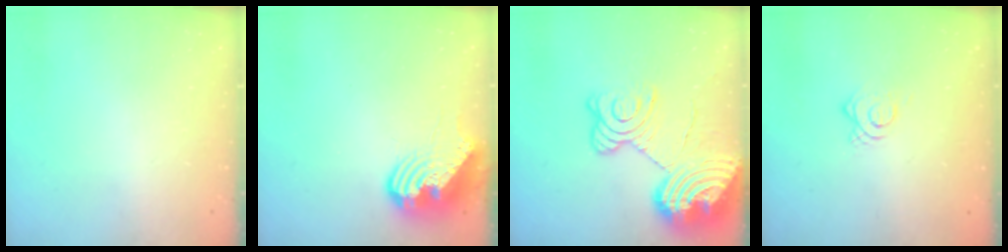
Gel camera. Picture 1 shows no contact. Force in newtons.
{"total": 12.6, "press": 12.5, "slide": 1.6}
{"total": 24.6, "press": 24.4, "slide": 3.1}
{"total": 6.5, "press": 6.5, "slide": 0.6}